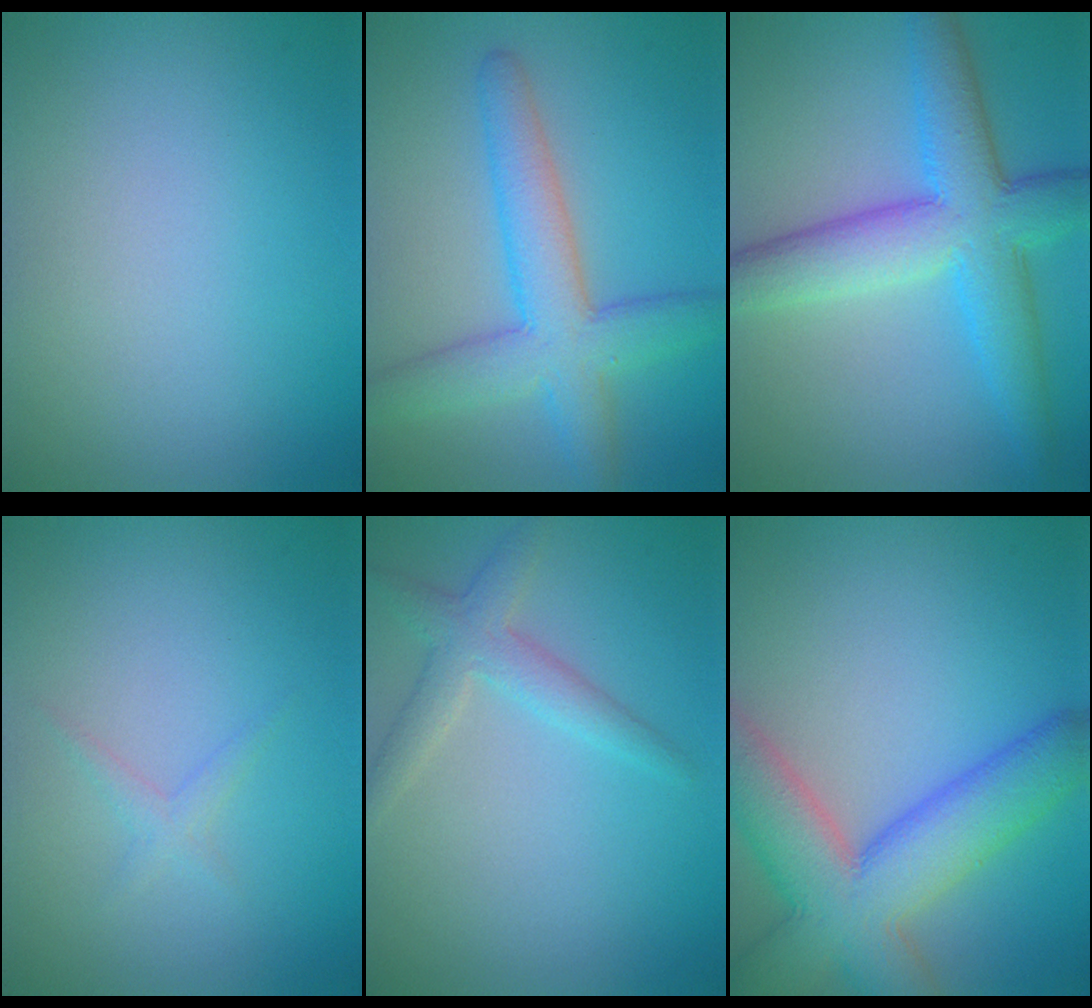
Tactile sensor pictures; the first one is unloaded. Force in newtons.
{"total": 6.2, "press": 6.2, "slide": 0.3}
{"total": 8.0, "press": 8.0, "slide": 0.3}
{"total": 1.0, "press": 1.0, "slide": 0.0}
{"total": 2.8, "press": 2.8, "slide": 0.1}
{"total": 9.9, "press": 9.9, "slide": 0.5}